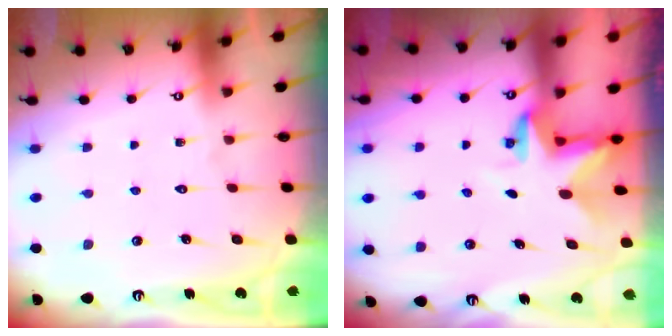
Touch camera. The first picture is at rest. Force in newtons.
{"total": 3.0, "press": 3.0, "slide": 0.2}